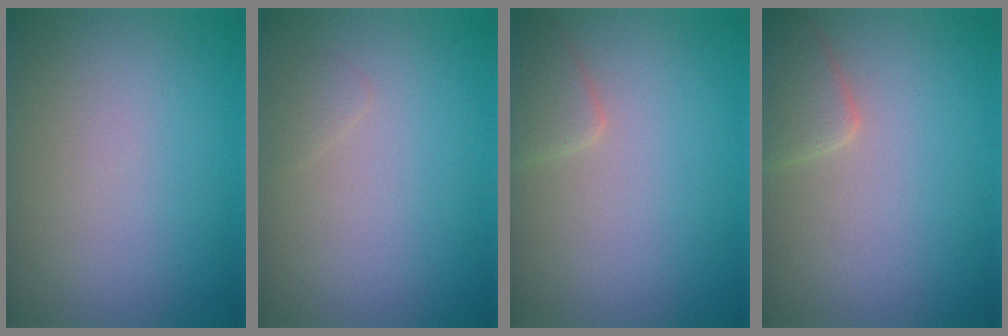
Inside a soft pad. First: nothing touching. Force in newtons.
{"total": 0.6, "press": 0.6, "slide": 0.0}
{"total": 1.7, "press": 1.7, "slide": 0.1}
{"total": 2.4, "press": 2.4, "slide": 0.1}